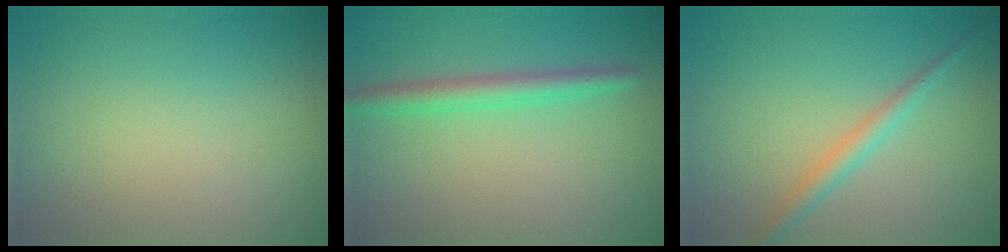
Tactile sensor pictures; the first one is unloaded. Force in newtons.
{"total": 2.4, "press": 2.4, "slide": 0.2}
{"total": 1.9, "press": 1.9, "slide": 0.1}